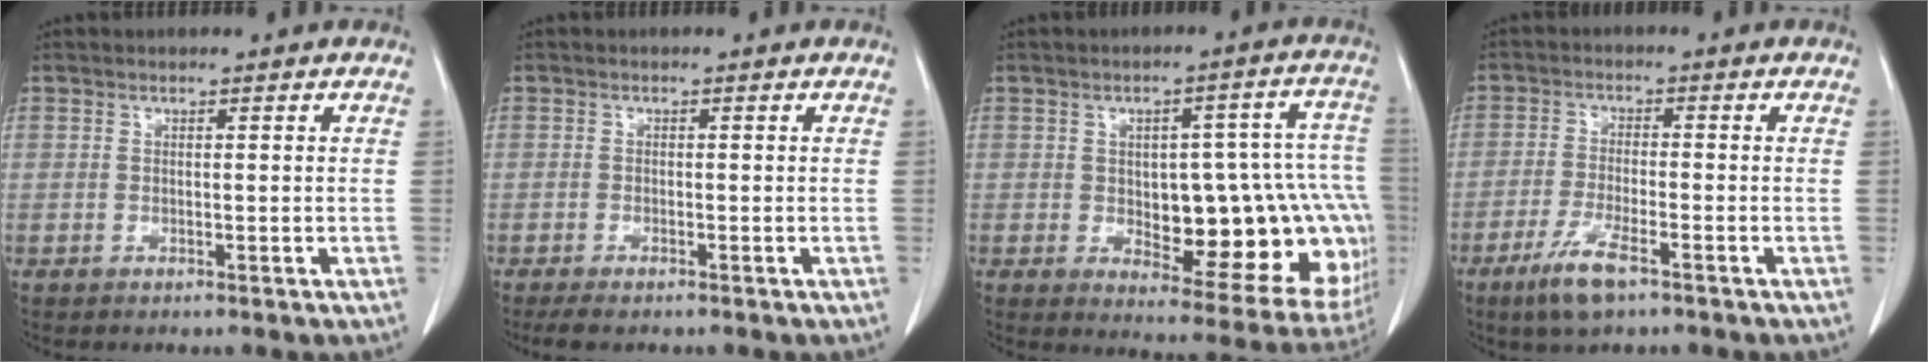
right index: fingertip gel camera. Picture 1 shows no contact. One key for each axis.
{"total": 2.7, "fx": -2.1, "fy": 0.7, "fz": 1.5, "tx": -0.028, "ty": -0.007, "tz": -0.030}
{"total": 21.3, "fx": -2.7, "fy": 7.9, "fz": 19.5, "tx": -0.161, "ty": 0.041, "tz": -0.004}
{"total": 6.5, "fx": -4.1, "fy": 1.1, "fz": 4.9, "tx": -0.106, "ty": -0.011, "tz": -0.073}